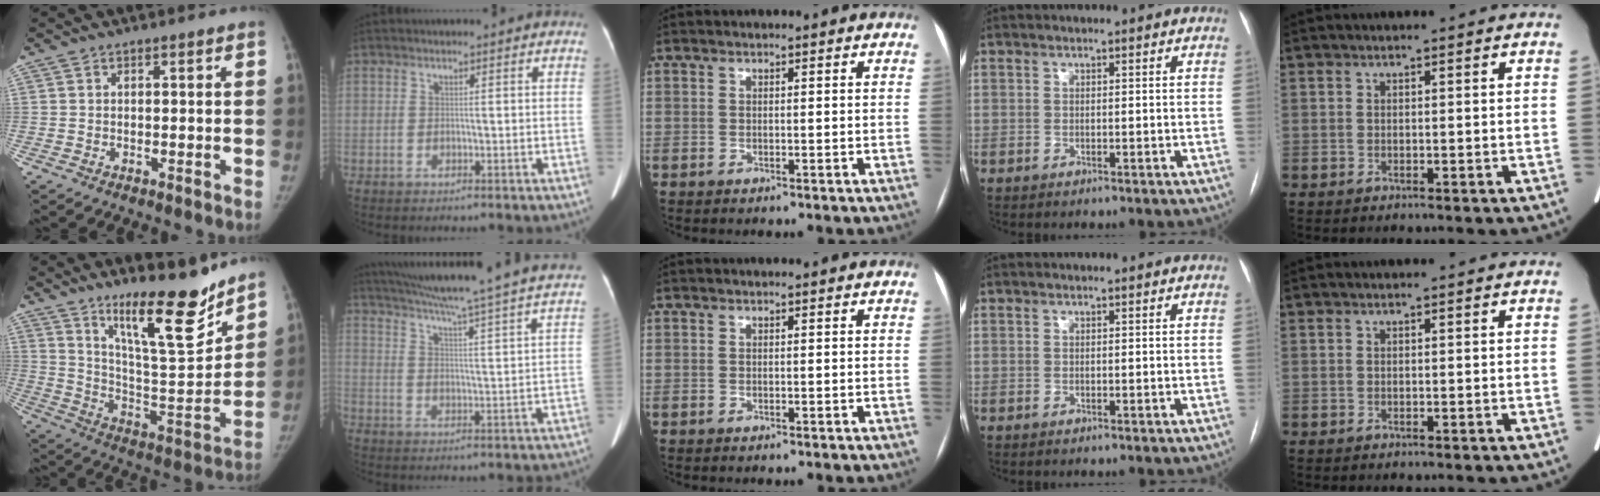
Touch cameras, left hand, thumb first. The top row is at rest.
{"thumb": {"total": 18.0, "force": [13.4, 3.7, 11.3], "torque": [-0.140, -0.102, 0.230]}, "index": {"total": 28.4, "force": [25.2, -0.3, 13.2], "torque": [-0.215, -0.052, 0.318]}}